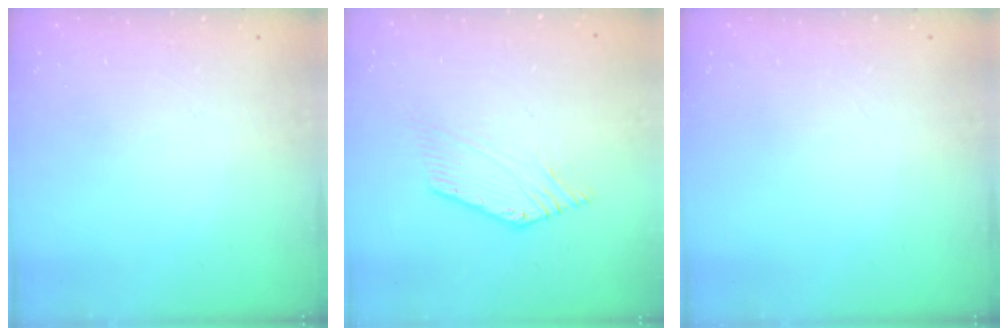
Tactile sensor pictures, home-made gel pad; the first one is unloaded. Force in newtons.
{"total": 1.8, "press": 1.8, "slide": 0.2}
{"total": 0.0}